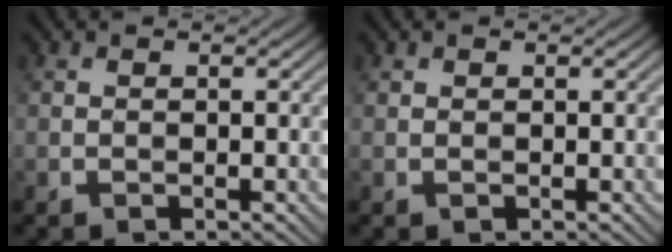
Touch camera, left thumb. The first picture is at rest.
{"total": 0.7, "force": [0.5, 0.4, 0.1], "torque": [-0.002, 0.001, 0.010]}